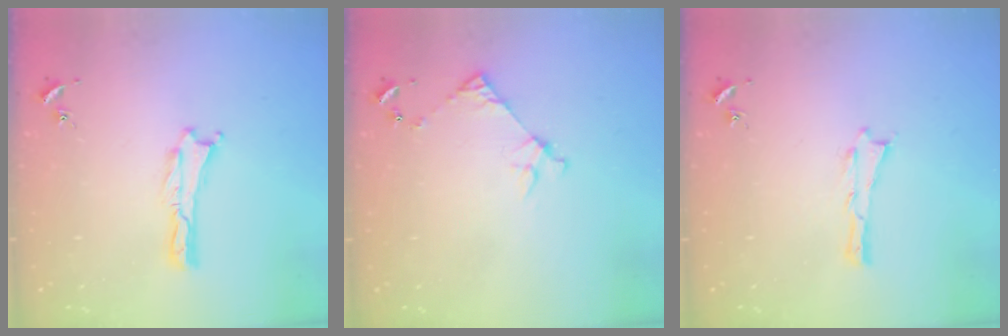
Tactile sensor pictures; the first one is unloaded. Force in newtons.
{"total": 5.0, "press": 5.0, "slide": 0.4}
{"total": 0.0}